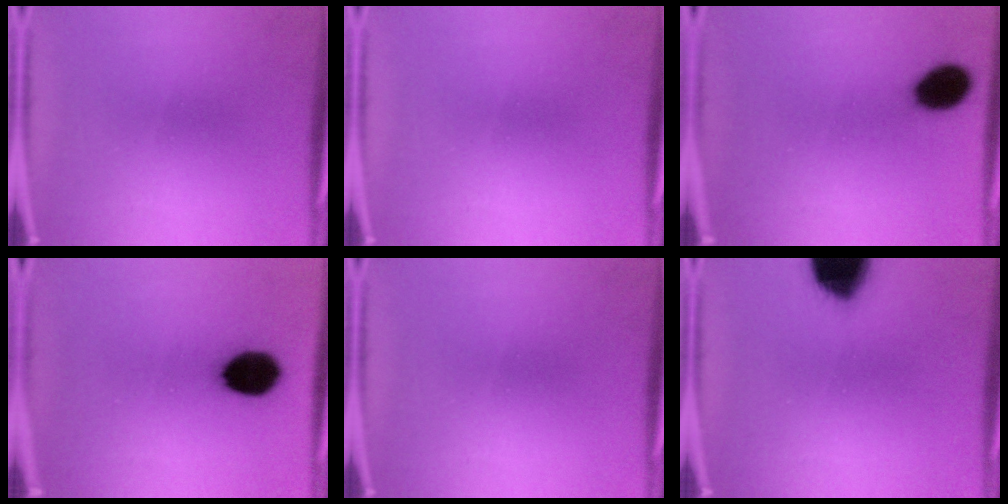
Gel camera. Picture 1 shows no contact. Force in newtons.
{"total": 0.0}
{"total": 8.1}
{"total": 10.1}
{"total": 0.0}
{"total": 18.8}